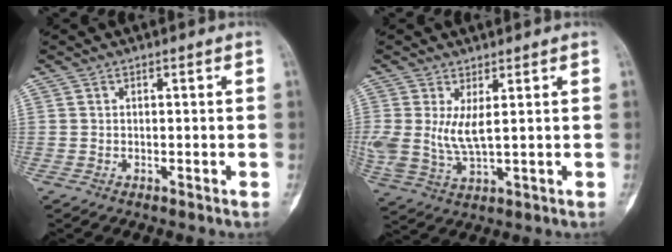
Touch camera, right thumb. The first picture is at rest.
{"total": 6.6, "force": [1.5, 2.3, 6.0], "torque": [-0.146, -0.014, 0.041]}